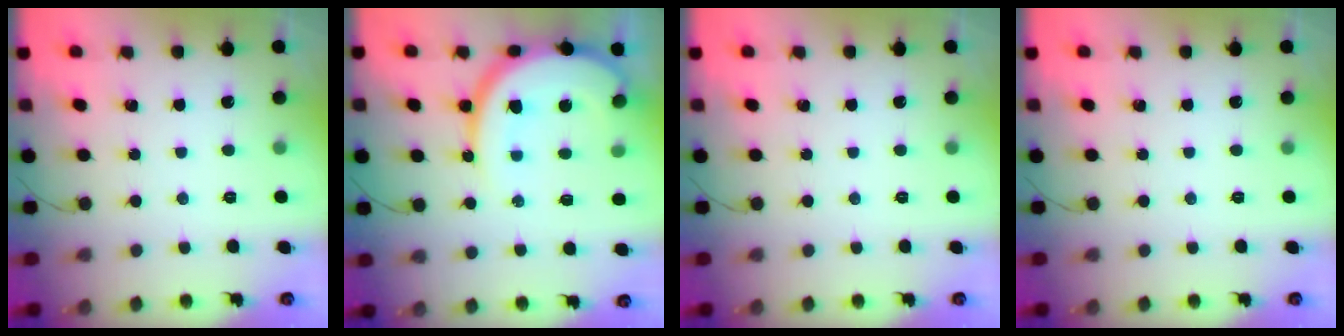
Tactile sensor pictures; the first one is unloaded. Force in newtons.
{"total": 15.3, "press": 15.2, "slide": 1.2}
{"total": 0.0}
{"total": 0.0}